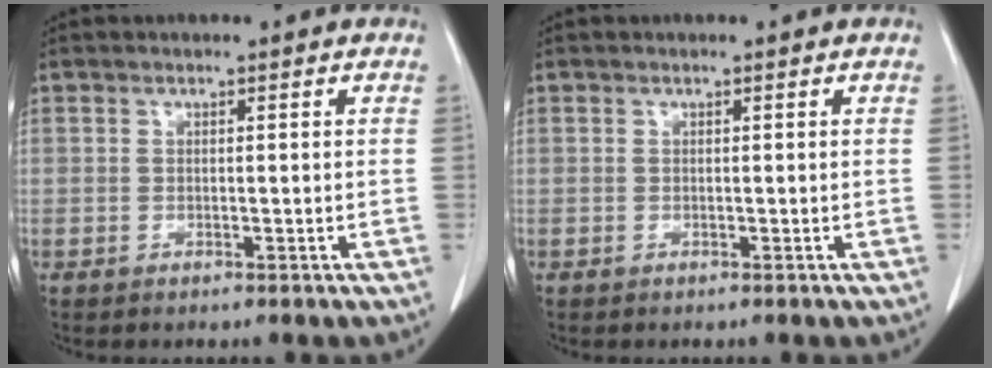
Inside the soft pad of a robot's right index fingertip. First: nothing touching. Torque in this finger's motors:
{"motor_torque": [0.02, -0.02, 0.00, 0.00]}